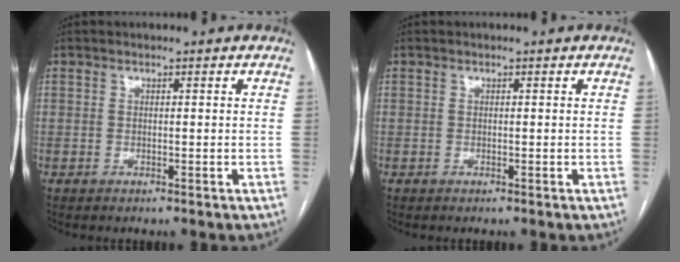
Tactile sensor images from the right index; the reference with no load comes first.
{"total": 0.0}